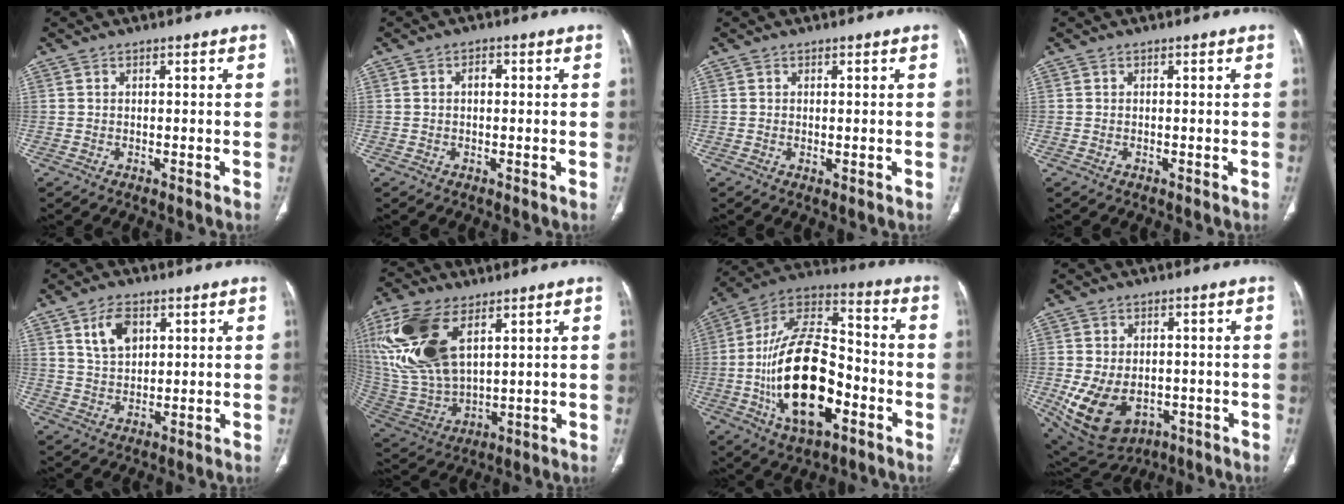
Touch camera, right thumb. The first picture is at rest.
{"total": 1.6, "force": [0.1, 1.0, 1.2], "torque": [-0.016, 0.007, -0.001]}
{"total": 0.8, "force": [-0.1, 0.3, 0.7], "torque": [-0.019, -0.005, 0.001]}
{"total": 0.0}
{"total": 6.9, "force": [3.1, 4.3, 4.4], "torque": [-0.067, -0.015, 0.064]}
{"total": 21.7, "force": [8.8, 11.5, 16.2], "torque": [-0.358, -0.026, 0.180]}
{"total": 24.2, "force": [-6.3, 12.3, 19.9], "torque": [-0.348, 0.032, -0.104]}
{"total": 14.1, "force": [-3.7, 9.8, 9.5], "torque": [-0.171, 0.004, -0.034]}